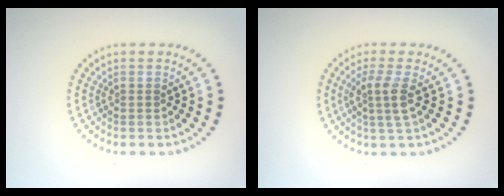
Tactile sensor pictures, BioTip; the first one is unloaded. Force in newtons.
{"total": 2.6, "press": 2.1, "slide": 1.6}